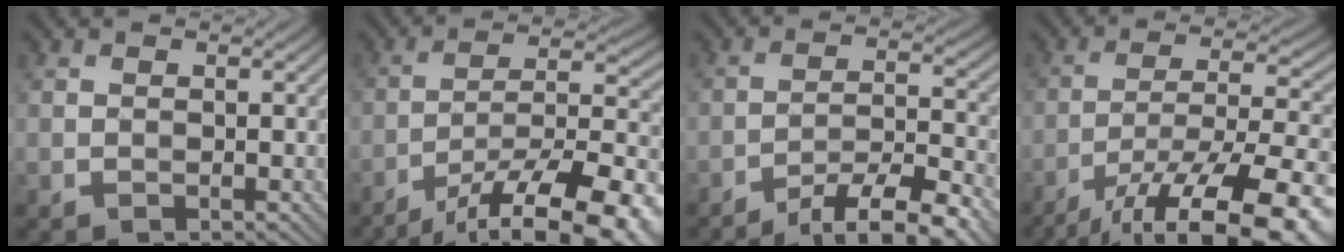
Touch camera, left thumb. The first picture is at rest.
{"total": 17.3, "force": [-11.7, 5.0, 11.7], "torque": [-0.161, -0.008, -0.180]}
{"total": 9.8, "force": [-7.4, 2.0, 6.1], "torque": [-0.109, 0.003, -0.118]}
{"total": 16.9, "force": [-11.2, 5.0, 11.5], "torque": [-0.179, -0.017, -0.169]}